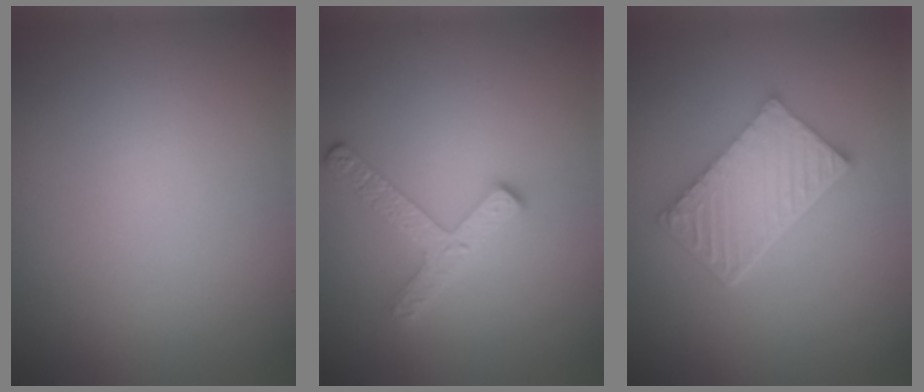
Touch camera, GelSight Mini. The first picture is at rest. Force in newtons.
{"total": 2.6, "press": 2.6, "slide": 0.4}
{"total": 5.6, "press": 4.2, "slide": 3.7}